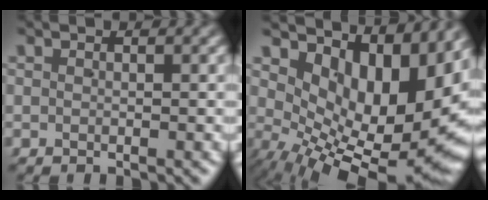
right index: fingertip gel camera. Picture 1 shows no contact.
{"total": 14.1, "force": [-1.4, 7.7, 11.7], "torque": [-0.173, -0.048, 0.011]}